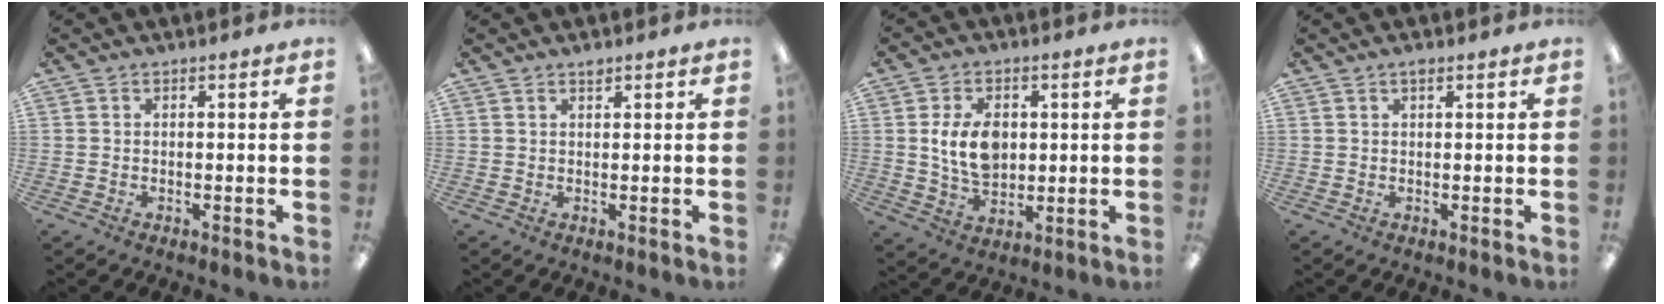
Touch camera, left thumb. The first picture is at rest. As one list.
[{"total": 1.4, "force": [1.2, 0.4, 0.5], "torque": [-0.005, -0.004, 0.020]}, {"total": 9.6, "force": [1.7, 6.6, 6.7], "torque": [-0.135, 0.004, 0.029]}, {"total": 1.4, "force": [1.1, 0.4, 0.7], "torque": [-0.010, -0.002, 0.018]}]